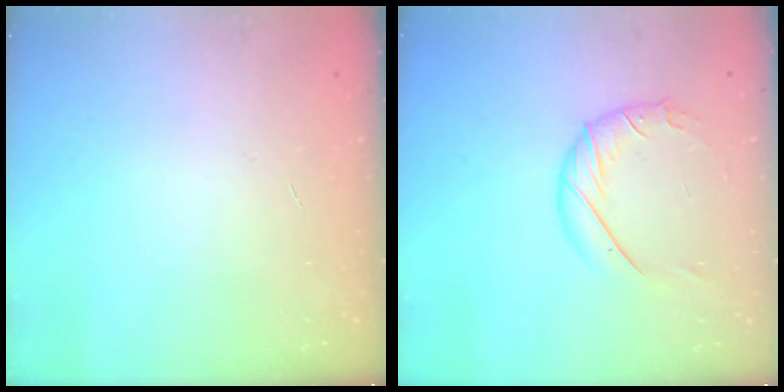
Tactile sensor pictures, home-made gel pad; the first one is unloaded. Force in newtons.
{"total": 9.9, "press": 9.9, "slide": 0.9}